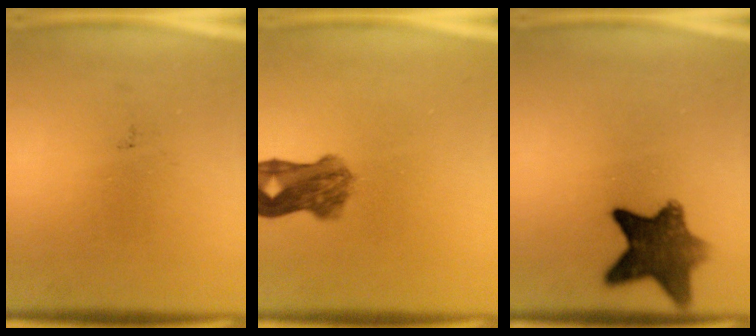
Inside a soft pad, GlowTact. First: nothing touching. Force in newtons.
{"total": 5.9}
{"total": 9.8}